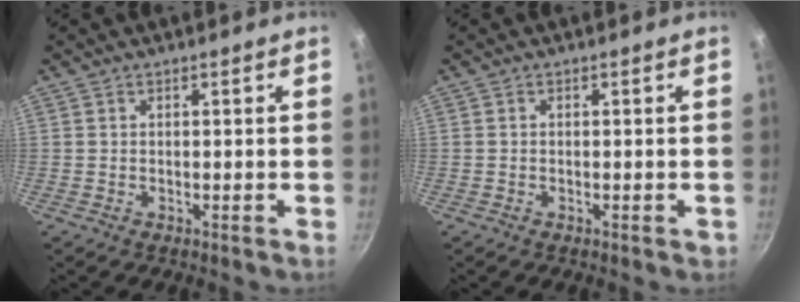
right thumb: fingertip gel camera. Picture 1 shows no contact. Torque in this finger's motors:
{"motor_torque": [-0.48, 0.31, -0.54, 0.22, 0.00]}